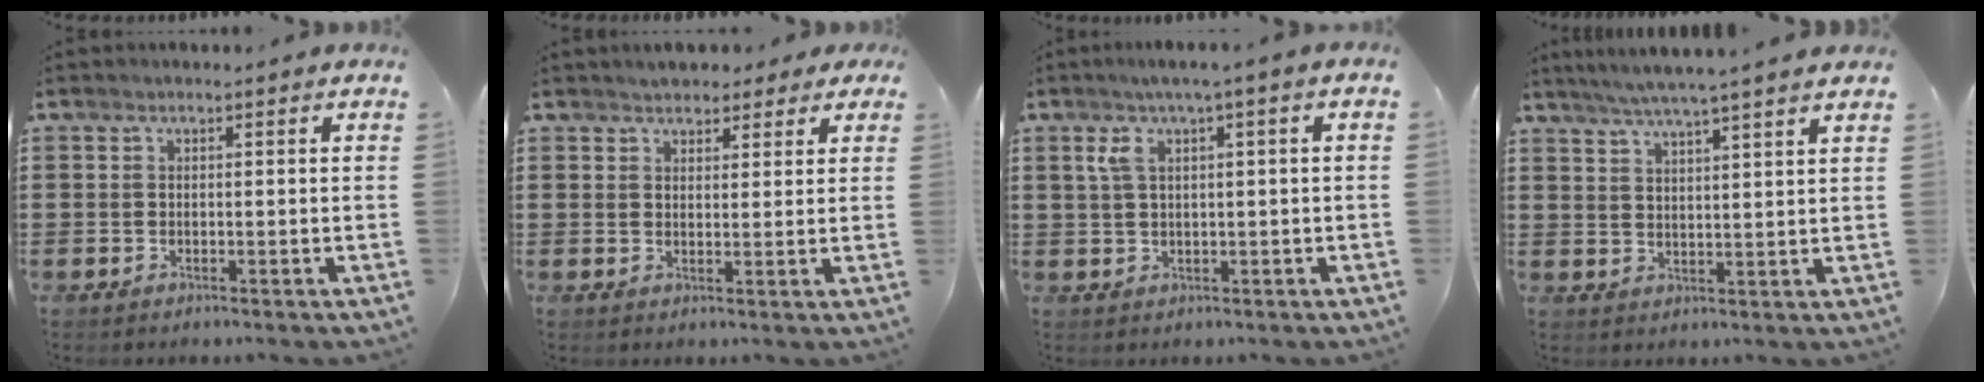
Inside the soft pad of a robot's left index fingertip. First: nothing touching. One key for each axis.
{"total": 2.6, "fx": 2.3, "fy": 1.2, "fz": 0.1, "tx": -0.004, "ty": 0.003, "tz": 0.041}
{"total": 3.5, "fx": 0.8, "fy": 0.6, "fz": 3.3, "tx": -0.073, "ty": -0.001, "tz": 0.009}
{"total": 4.7, "fx": 4.2, "fy": -0.8, "fz": 2.1, "tx": -0.052, "ty": -0.019, "tz": 0.072}